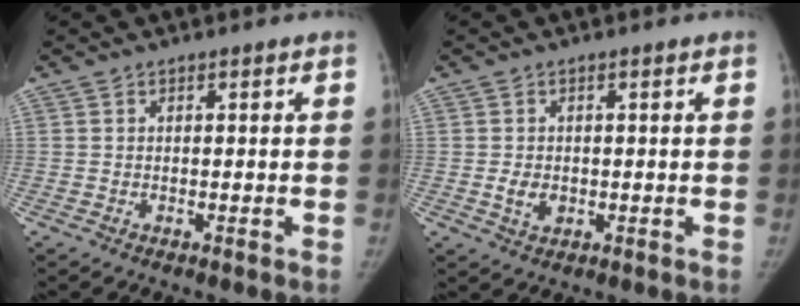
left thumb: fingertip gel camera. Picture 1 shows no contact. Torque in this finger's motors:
{"motor_torque": [0.16, 0.05, 0.57, -0.45, 0.02]}